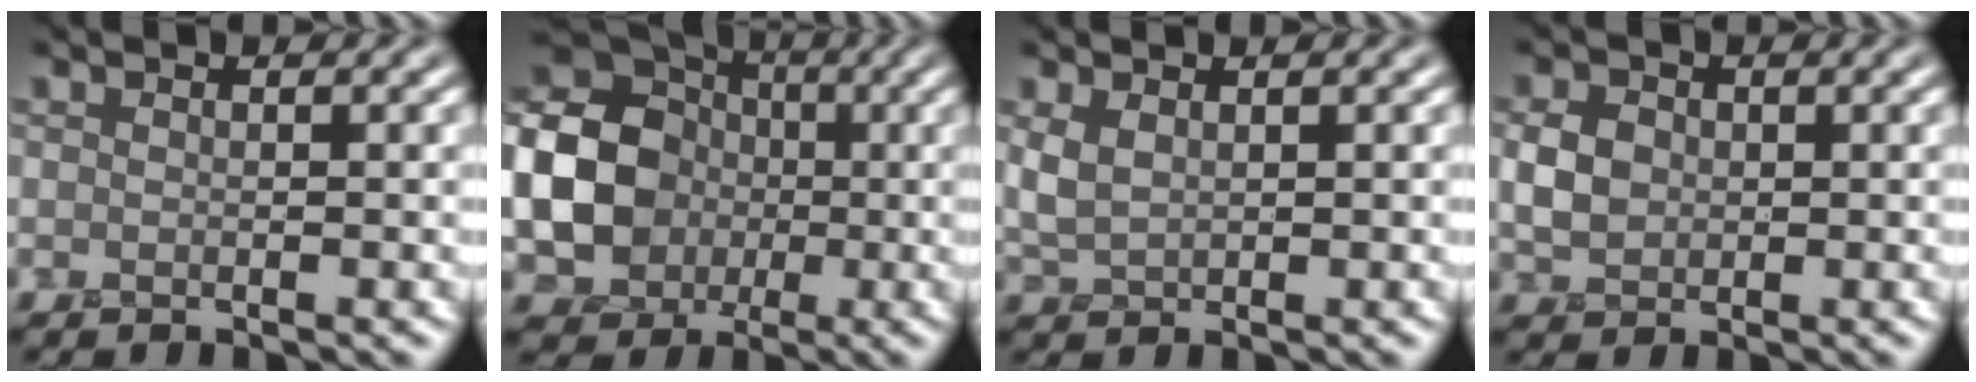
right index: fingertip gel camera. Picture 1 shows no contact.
{"total": 15.9, "force": [-0.6, 14.1, 7.3], "torque": [-0.188, 0.017, -0.057]}
{"total": 2.0, "force": [0.8, 1.1, 1.4], "torque": [-0.042, 0.003, 0.020]}
{"total": 2.7, "force": [0.2, 2.2, 1.5], "torque": [-0.038, 0.004, 0.000]}